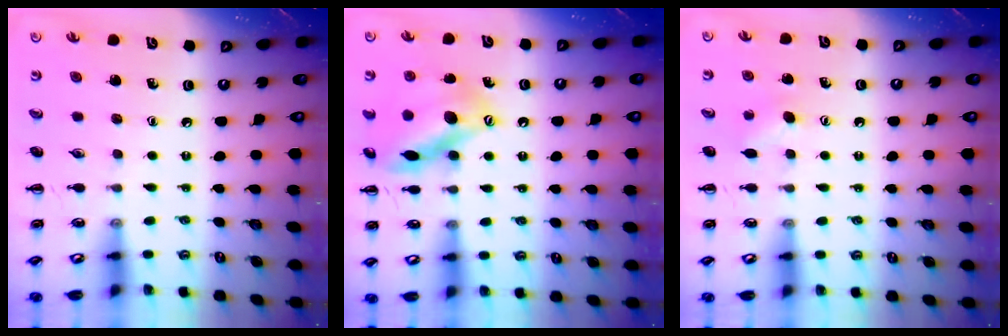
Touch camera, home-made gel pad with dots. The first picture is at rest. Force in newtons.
{"total": 14.8, "press": 14.7, "slide": 0.8}
{"total": 3.6, "press": 3.4, "slide": 1.0}